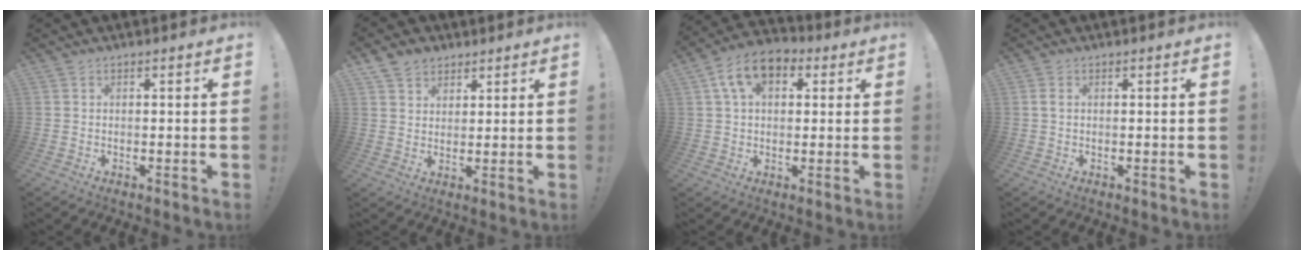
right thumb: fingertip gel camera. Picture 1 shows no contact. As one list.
[{"total": 5.5, "force": [3.7, 4.0, 0.9], "torque": [-0.018, -0.016, 0.071]}, {"total": 10.7, "force": [4.1, 6.9, 7.1], "torque": [-0.125, 0.007, 0.079]}, {"total": 1.2, "force": [0.3, 0.6, 0.9], "torque": [-0.015, 0.002, 0.004]}]